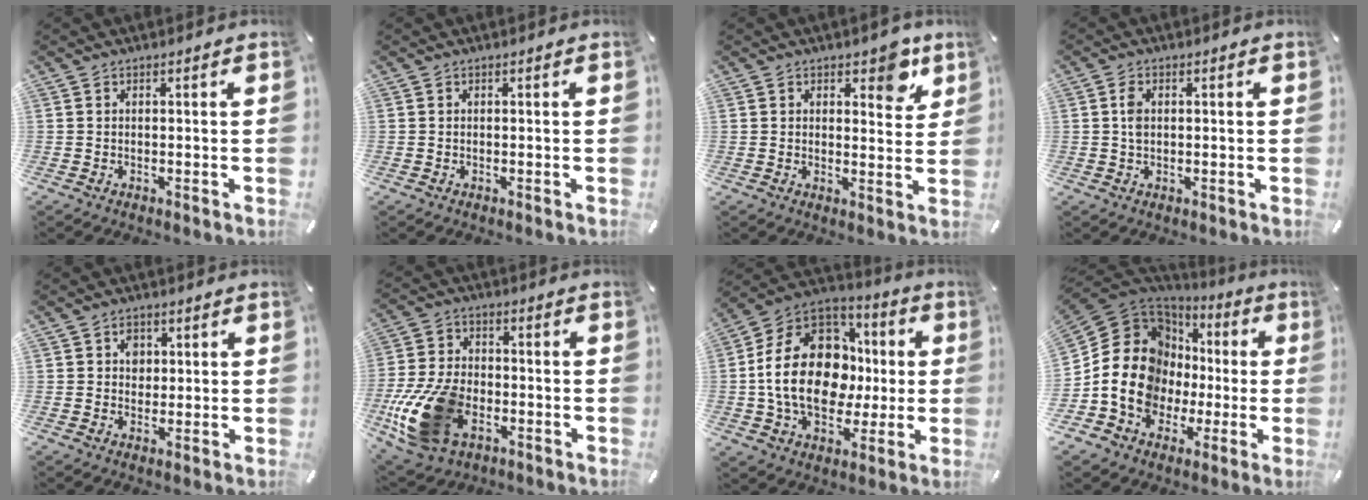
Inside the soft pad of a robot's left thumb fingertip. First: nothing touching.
{"total": 0.0}
{"total": 6.6, "force": [4.0, 3.6, 3.9], "torque": [-0.032, -0.018, 0.062]}
{"total": 2.9, "force": [0.4, 1.8, 2.2], "torque": [-0.047, 0.006, 0.005]}
{"total": 3.7, "force": [0.7, 3.2, 1.5], "torque": [-0.012, -0.003, 0.006]}
{"total": 18.1, "force": [-6.1, 11.9, 12.2], "torque": [-0.252, 0.033, -0.097]}
{"total": 22.1, "force": [-0.4, 16.6, 14.6], "torque": [-0.290, 0.012, 0.001]}
{"total": 17.0, "force": [-1.4, 14.4, 8.9], "torque": [-0.199, -0.015, -0.029]}